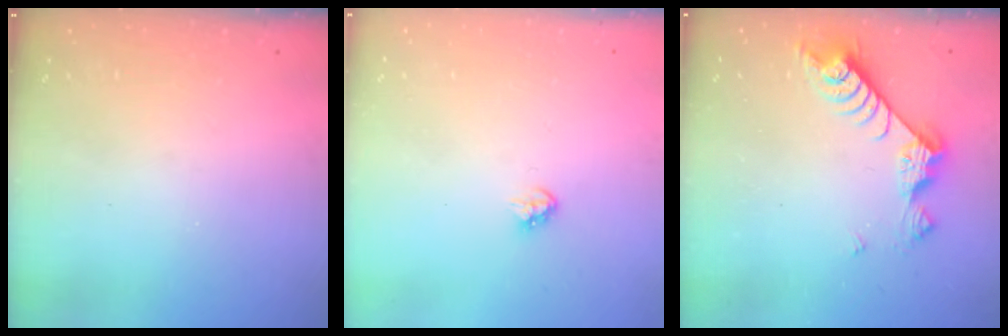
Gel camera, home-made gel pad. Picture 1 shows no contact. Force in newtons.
{"total": 3.4, "press": 3.4, "slide": 0.3}
{"total": 8.4, "press": 8.3, "slide": 0.8}